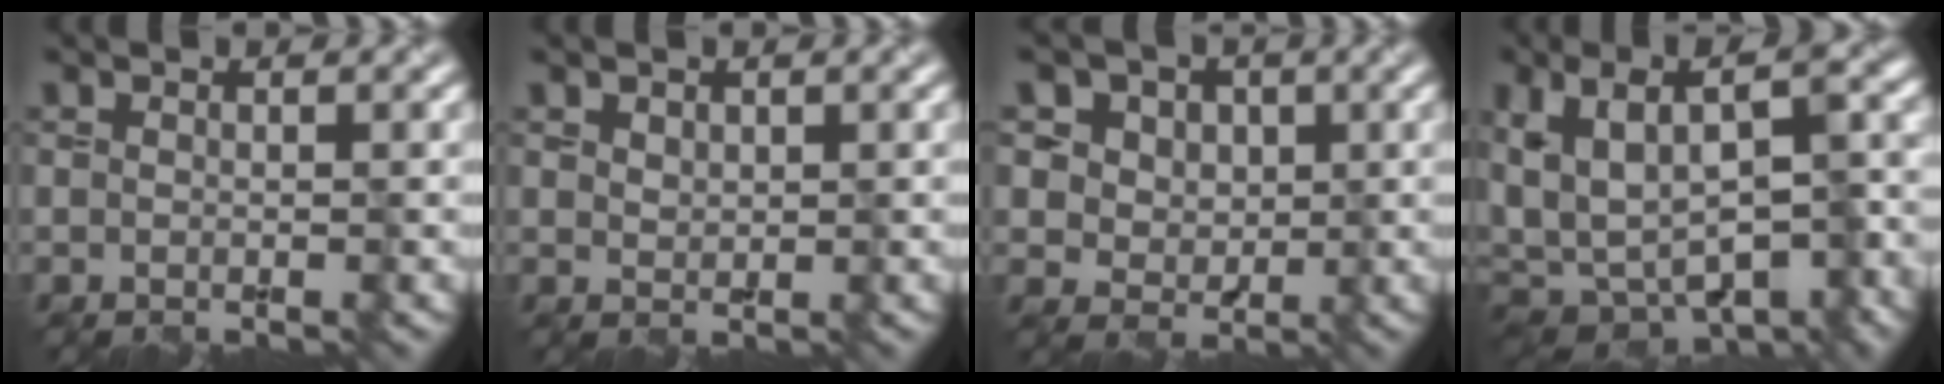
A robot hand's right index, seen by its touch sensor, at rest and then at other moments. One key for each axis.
{"total": 0.6, "fx": 0.5, "fy": 0.2, "fz": -0.2, "tx": -0.003, "ty": -0.003, "tz": 0.024}
{"total": 5.4, "fx": 2.3, "fy": 4.5, "fz": 2.0, "tx": -0.040, "ty": -0.004, "tz": 0.039}
{"total": 10.2, "fx": -0.8, "fy": 5.5, "fz": 8.6, "tx": -0.152, "ty": 0.003, "tz": 0.006}